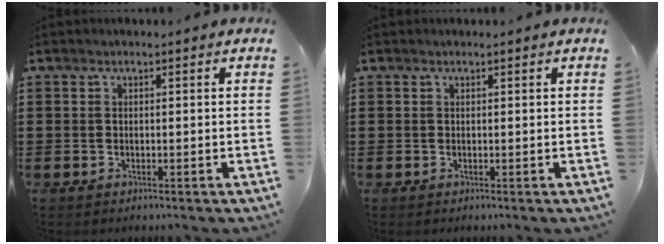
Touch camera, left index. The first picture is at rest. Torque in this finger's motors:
{"motor_torque": [0.04, 0.02, 0.00, 0.00]}